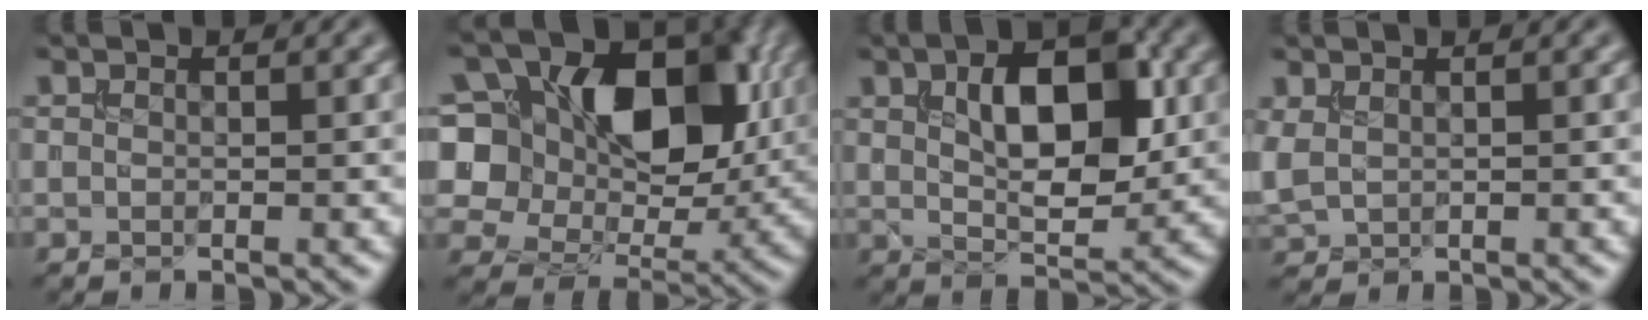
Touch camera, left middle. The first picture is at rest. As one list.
[{"total": 12.3, "force": [2.9, 8.6, 8.3], "torque": [-0.133, 0.011, 0.044]}, {"total": 7.2, "force": [1.7, 3.5, 6.1], "torque": [-0.098, 0.004, 0.031]}, {"total": 1.8, "force": [0.5, 1.1, 1.3], "torque": [-0.043, 0.001, 0.016]}]